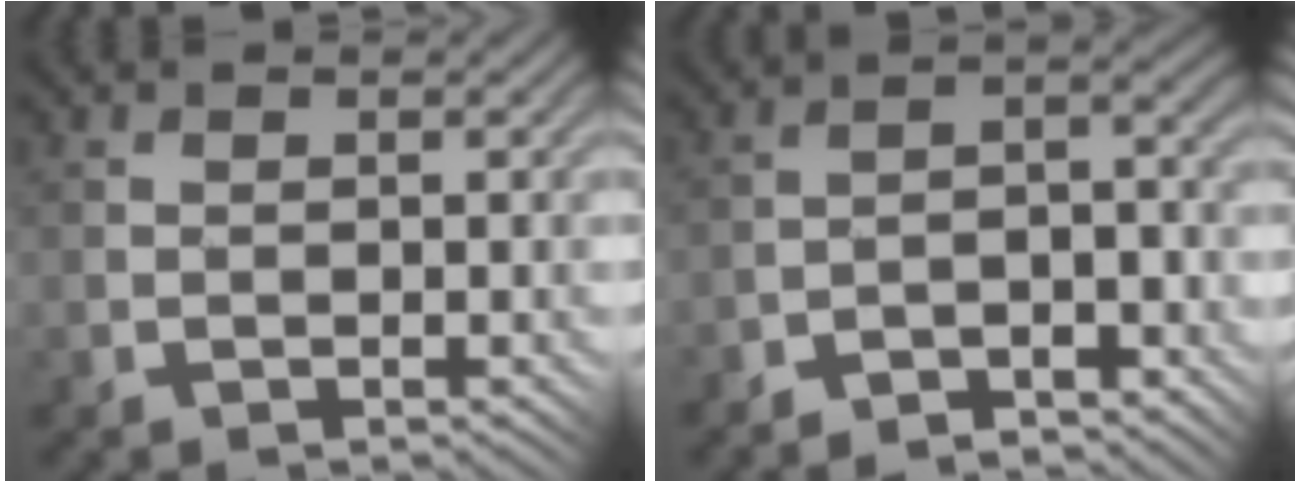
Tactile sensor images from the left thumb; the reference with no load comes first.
{"total": 5.1, "force": [-4.5, 1.0, 2.2], "torque": [-0.023, 0.009, -0.092]}